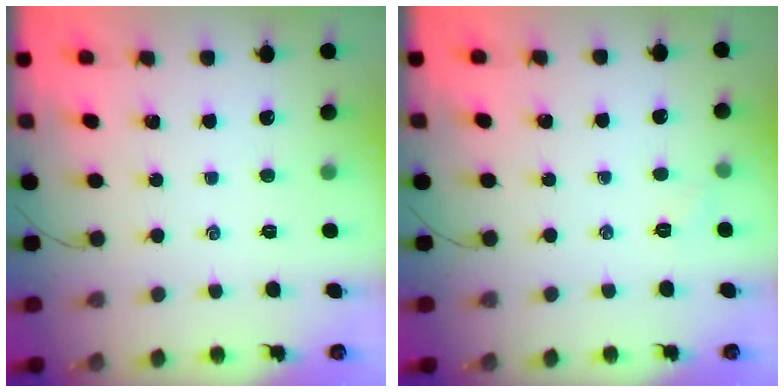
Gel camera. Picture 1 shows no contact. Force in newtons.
{"total": 3.9, "press": 3.8, "slide": 1.0}